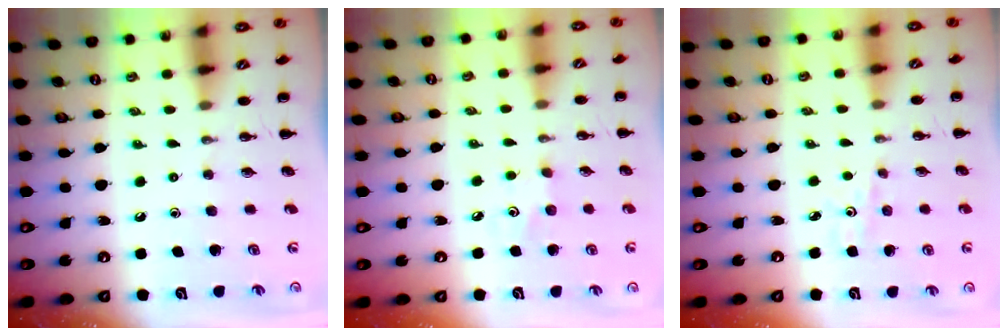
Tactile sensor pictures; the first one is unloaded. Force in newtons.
{"total": 3.0, "press": 2.9, "slide": 0.8}
{"total": 2.0, "press": 1.9, "slide": 0.7}